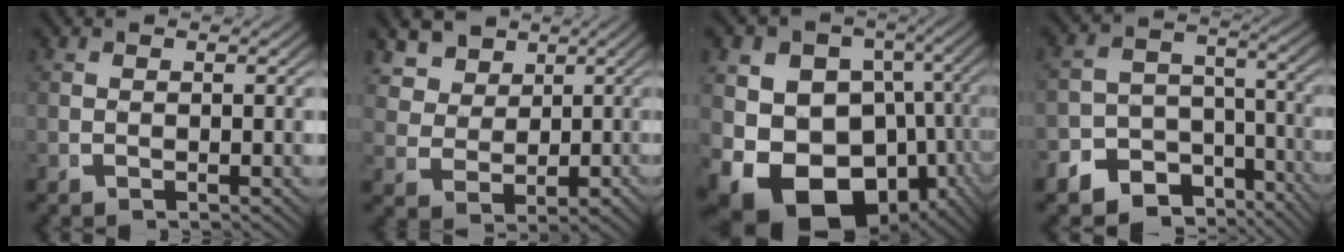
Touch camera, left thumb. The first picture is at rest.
{"total": 7.2, "force": [2.7, 5.6, 3.7], "torque": [-0.082, -0.023, 0.055]}
{"total": 18.9, "force": [-5.7, 14.2, 11.1], "torque": [-0.237, -0.104, -0.058]}
{"total": 10.3, "force": [-6.1, 7.0, 4.5], "torque": [-0.081, -0.049, -0.087]}